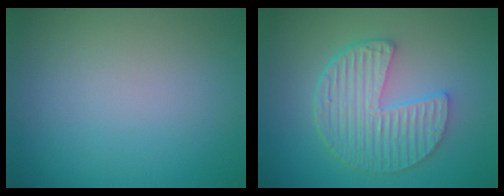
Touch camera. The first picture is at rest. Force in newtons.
{"total": 6.3, "press": 4.6, "slide": 4.4}